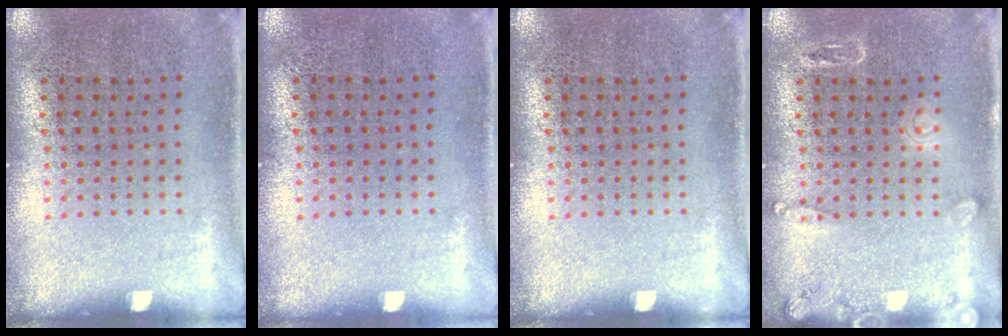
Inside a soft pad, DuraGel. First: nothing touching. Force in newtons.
{"total": 0.0}
{"total": 0.0}
{"total": 1.8, "press": 1.8, "slide": 0.2}